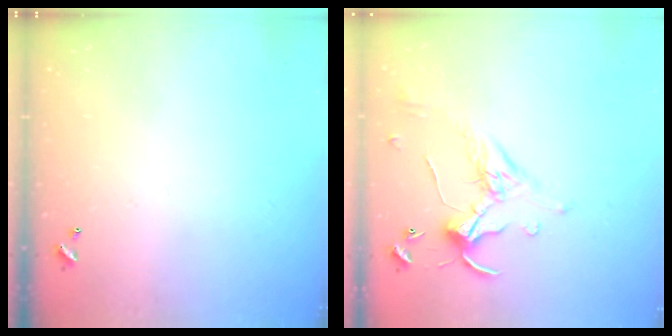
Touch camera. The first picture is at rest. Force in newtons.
{"total": 1.2, "press": 0.9, "slide": 0.9}